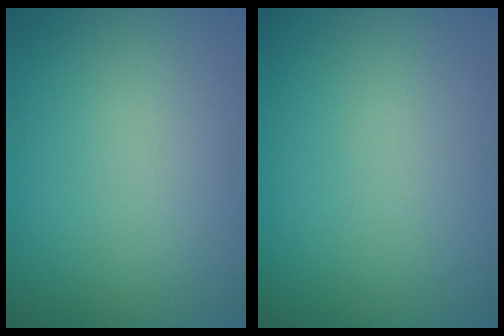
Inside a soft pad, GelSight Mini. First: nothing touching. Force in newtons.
{"total": 0.0}